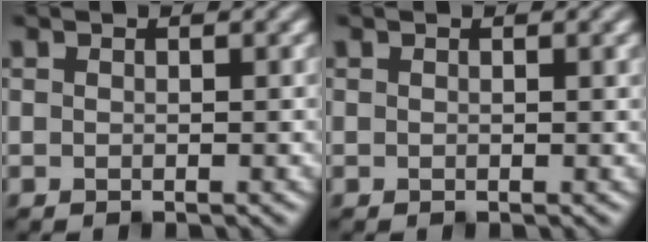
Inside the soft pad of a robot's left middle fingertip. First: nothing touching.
{"total": 1.1, "force": [0.7, 0.2, 0.9], "torque": [-0.008, 0.004, 0.010]}